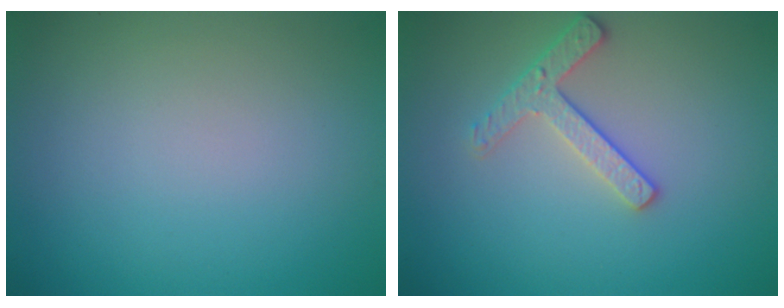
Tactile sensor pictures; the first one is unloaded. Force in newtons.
{"total": 2.4, "press": 2.3, "slide": 0.5}